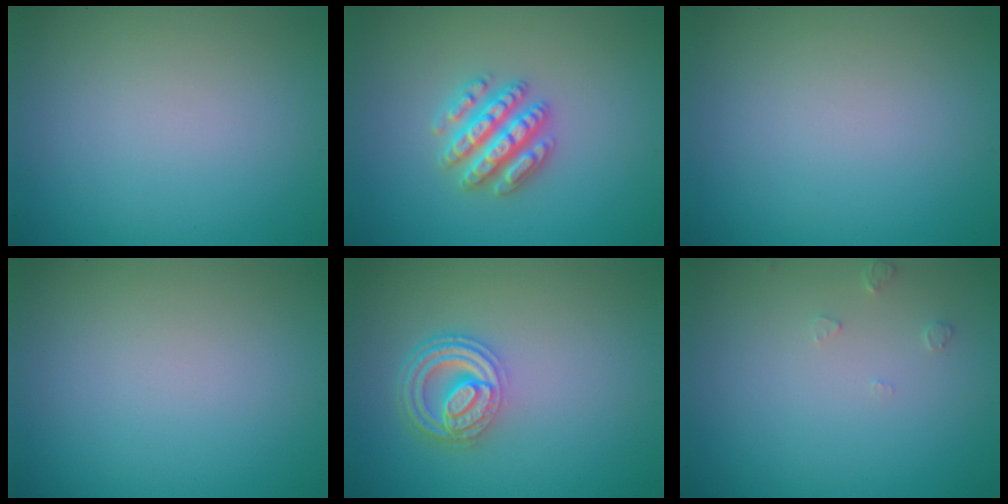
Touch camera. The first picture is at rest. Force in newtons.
{"total": 4.7, "press": 4.6, "slide": 0.8}
{"total": 0.0}
{"total": 0.0}
{"total": 4.6, "press": 3.4, "slide": 3.0}
{"total": 0.9, "press": 0.9, "slide": 0.2}